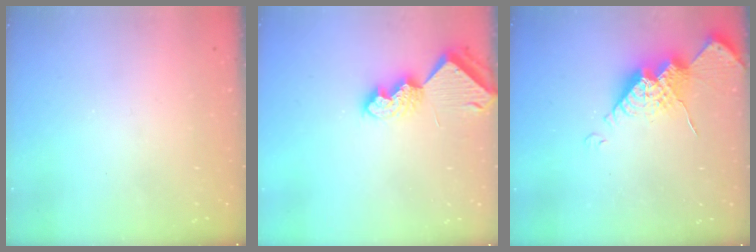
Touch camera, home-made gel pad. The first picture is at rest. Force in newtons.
{"total": 9.5, "press": 9.4, "slide": 0.9}
{"total": 14.7, "press": 14.6, "slide": 1.1}